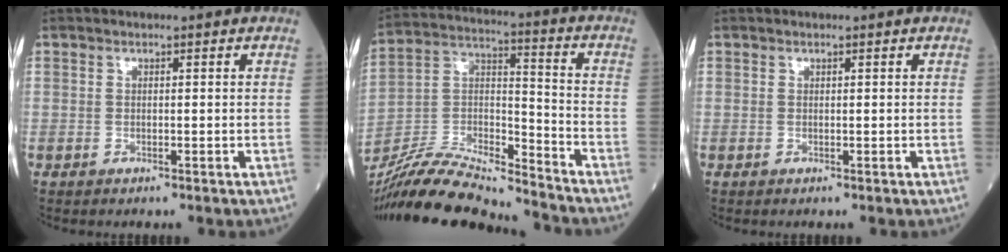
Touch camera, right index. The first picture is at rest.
{"total": 20.3, "force": [-19.0, 1.5, 7.0], "torque": [-0.157, 0.004, -0.336]}
{"total": 0.0}